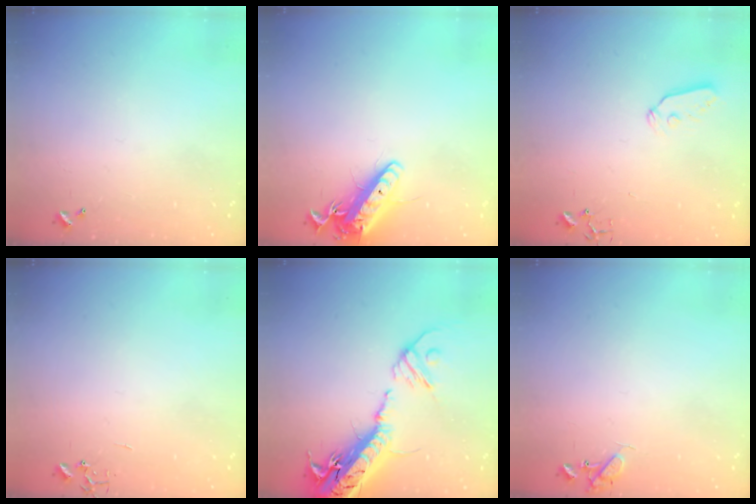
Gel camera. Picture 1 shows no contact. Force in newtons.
{"total": 15.0, "press": 14.7, "slide": 2.8}
{"total": 6.0, "press": 6.0, "slide": 0.2}
{"total": 0.0}
{"total": 23.7, "press": 23.1, "slide": 5.3}
{"total": 8.6, "press": 8.6, "slide": 0.7}